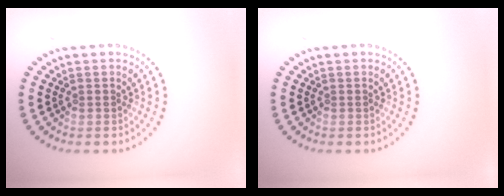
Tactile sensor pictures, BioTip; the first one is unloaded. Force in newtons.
{"total": 0.0}